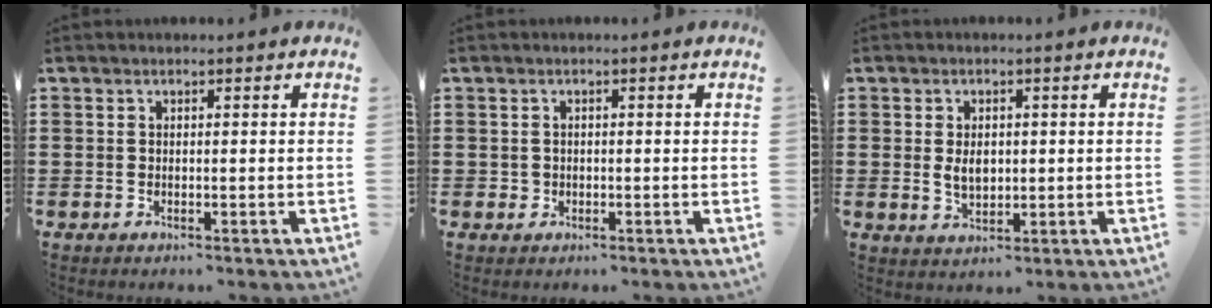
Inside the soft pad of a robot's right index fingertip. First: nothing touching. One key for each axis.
{"total": 0.8, "fx": -0.1, "fy": 0.8, "fz": 0.2, "tx": -0.006, "ty": 0.004, "tz": -0.004}
{"total": 3.3, "fx": 0.2, "fy": 2.1, "fz": 2.4, "tx": -0.043, "ty": 0.005, "tz": 0.001}